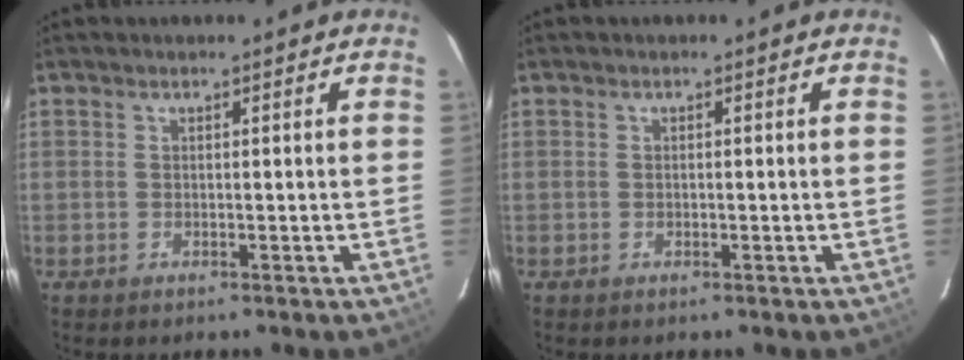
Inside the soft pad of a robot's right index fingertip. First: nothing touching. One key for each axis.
{"total": 0.0}